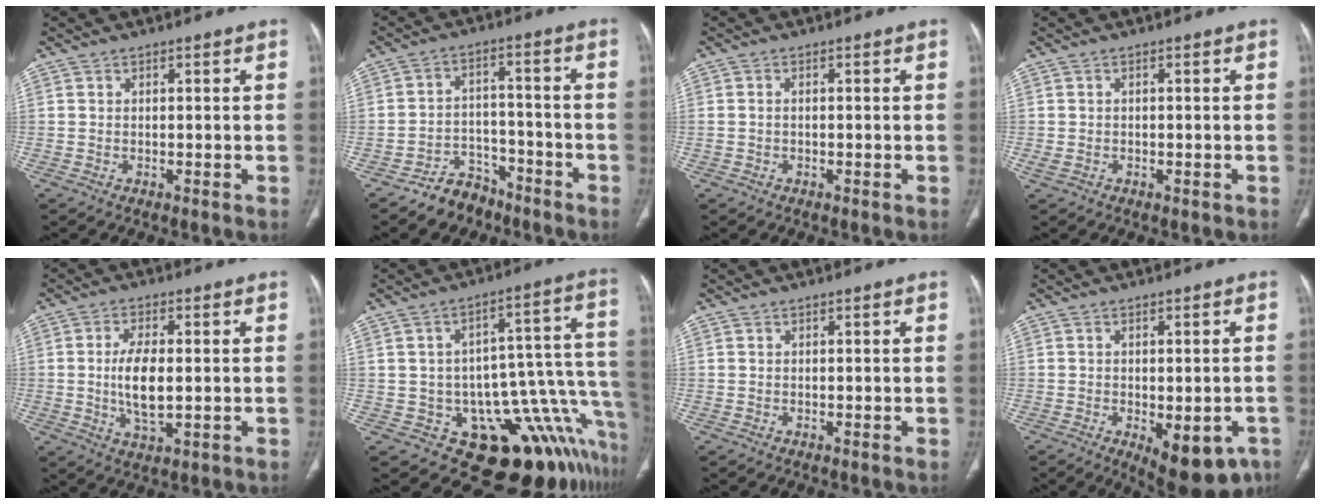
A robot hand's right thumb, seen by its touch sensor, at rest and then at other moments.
{"total": 7.4, "force": [-5.7, 4.5, 1.5], "torque": [0.003, 0.056, -0.095]}
{"total": 0.7, "force": [-0.1, 0.4, 0.5], "torque": [-0.016, 0.004, 0.002]}
{"total": 1.4, "force": [-0.4, 0.9, 1.0], "torque": [-0.028, 0.007, -0.001]}
{"total": 8.0, "force": [-0.3, 3.5, 7.2], "torque": [-0.139, -0.008, -0.004]}
{"total": 20.4, "force": [-9.2, 10.7, 14.8], "torque": [-0.069, 0.115, -0.107]}
{"total": 0.0}
{"total": 12.1, "force": [-5.4, 5.7, 9.2], "torque": [-0.099, 0.004, -0.061]}